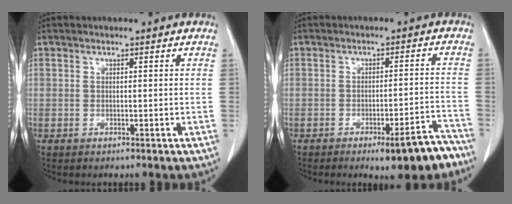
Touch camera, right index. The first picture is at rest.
{"total": 7.9, "force": [-5.7, 1.4, 5.3], "torque": [-0.053, 0.009, -0.074]}